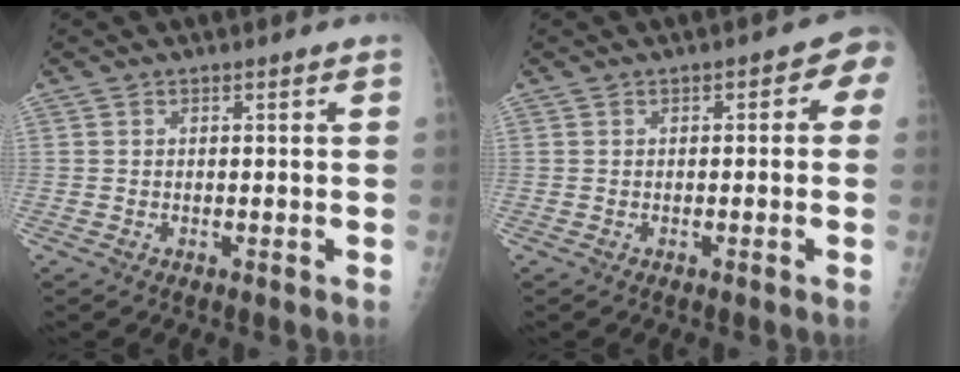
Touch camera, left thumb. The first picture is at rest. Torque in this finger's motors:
{"motor_torque": [-0.18, 0.17, -0.22, 0.01, 0.05]}